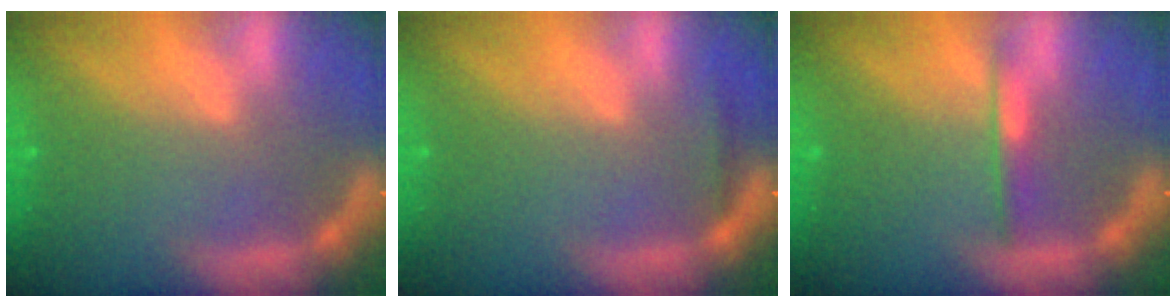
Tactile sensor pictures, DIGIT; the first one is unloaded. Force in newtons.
{"total": 0.9}
{"total": 2.0}